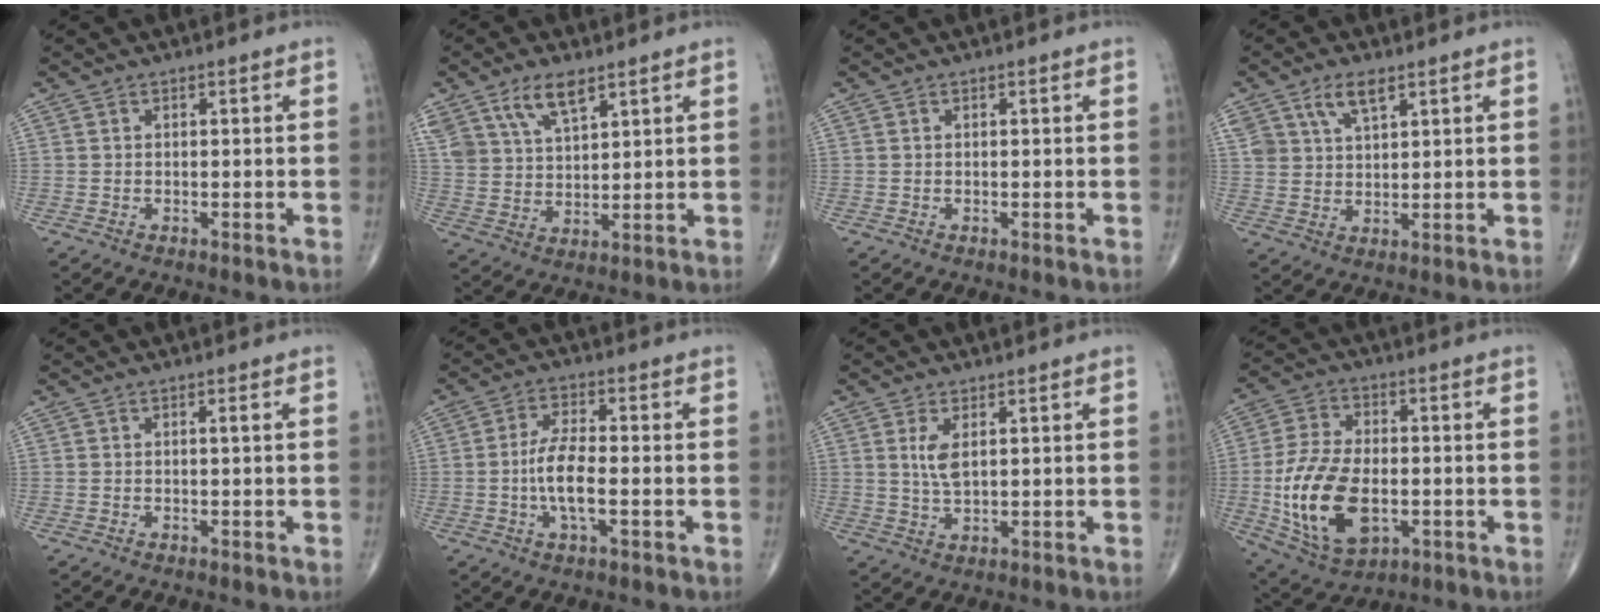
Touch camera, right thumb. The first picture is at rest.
{"total": 9.3, "force": [5.9, 4.3, 5.8], "torque": [-0.101, -0.022, 0.121]}
{"total": 0.0}
{"total": 6.4, "force": [3.8, 3.1, 4.1], "torque": [-0.068, -0.013, 0.074]}
{"total": 0.5, "force": [0.1, -0.1, 0.5], "torque": [-0.012, -0.001, 0.001]}
{"total": 7.5, "force": [-1.4, 2.6, 6.9], "torque": [-0.143, 0.010, -0.030]}
{"total": 4.2, "force": [1.3, 1.8, 3.5], "torque": [-0.070, -0.008, 0.033]}
{"total": 17.6, "force": [-3.1, 10.2, 14.0], "torque": [-0.263, 0.002, -0.043]}